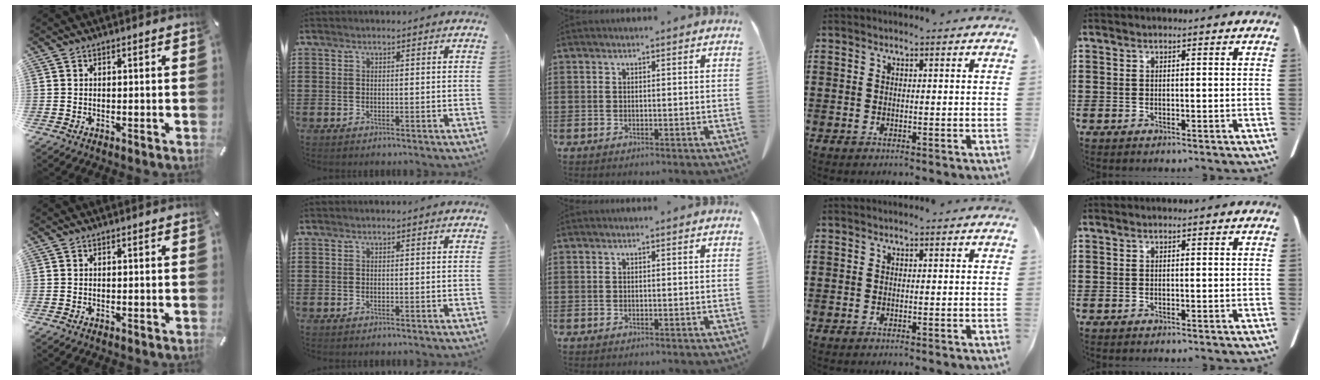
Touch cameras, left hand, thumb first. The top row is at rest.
{}